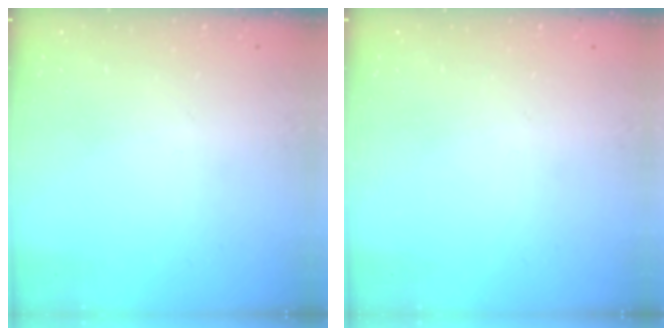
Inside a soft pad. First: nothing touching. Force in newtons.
{"total": 0.0}